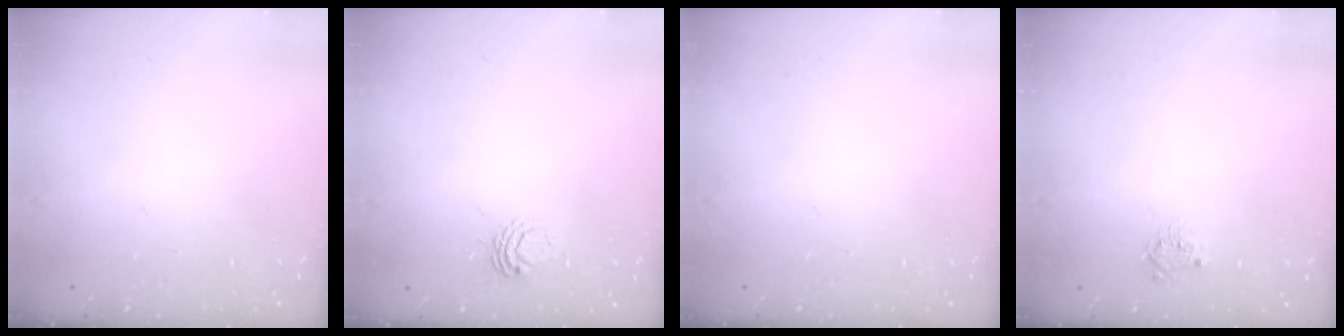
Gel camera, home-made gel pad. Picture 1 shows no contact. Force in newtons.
{"total": 5.2, "press": 5.2, "slide": 0.4}
{"total": 0.0}
{"total": 3.9, "press": 3.8, "slide": 0.5}